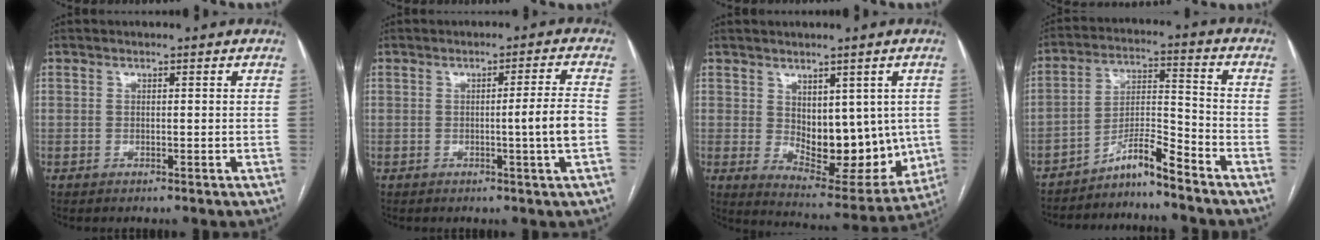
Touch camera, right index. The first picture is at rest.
{"total": 5.2, "force": [-1.0, -1.2, 4.9], "torque": [-0.068, -0.002, -0.016]}
{"total": 13.5, "force": [0.4, 7.1, 11.5], "torque": [-0.145, -0.011, 0.031]}
{"total": 6.9, "force": [-6.0, -0.2, 3.5], "torque": [-0.065, 0.005, -0.106]}